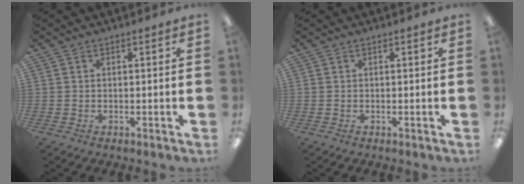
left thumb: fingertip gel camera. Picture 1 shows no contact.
{"total": 0.0}